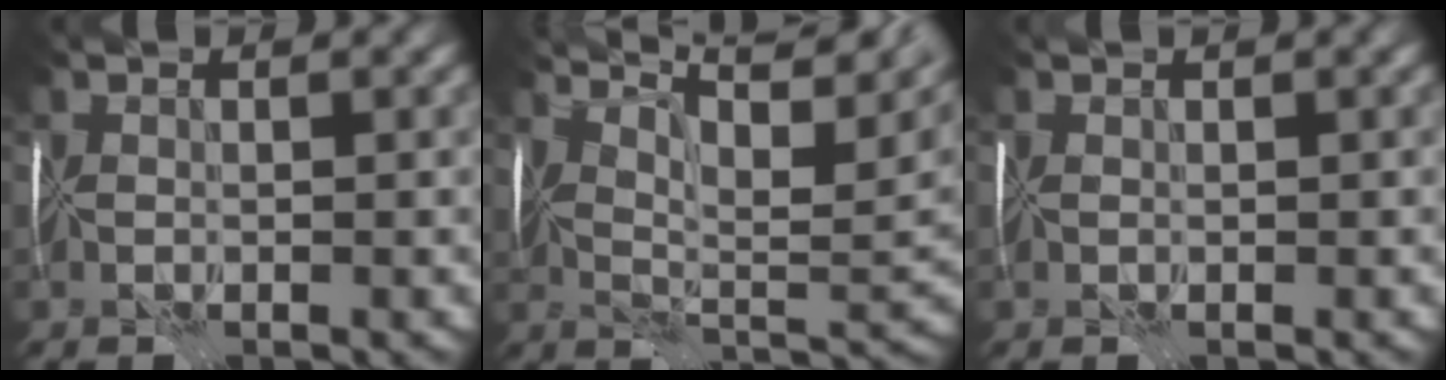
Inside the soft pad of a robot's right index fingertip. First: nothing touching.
{"total": 12.6, "force": [7.0, 4.3, 9.6], "torque": [-0.139, 0.026, 0.104]}
{"total": 0.7, "force": [0.6, 0.2, 0.3], "torque": [0.002, 0.006, 0.011]}